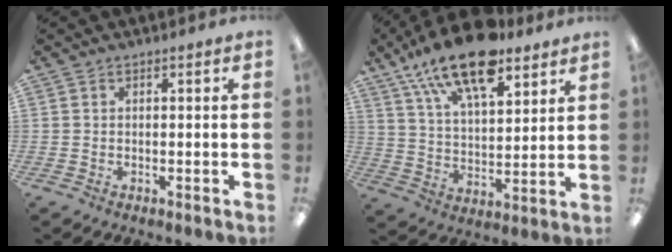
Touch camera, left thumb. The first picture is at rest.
{"total": 18.3, "force": [13.0, 7.3, 10.6], "torque": [-0.194, -0.058, 0.226]}